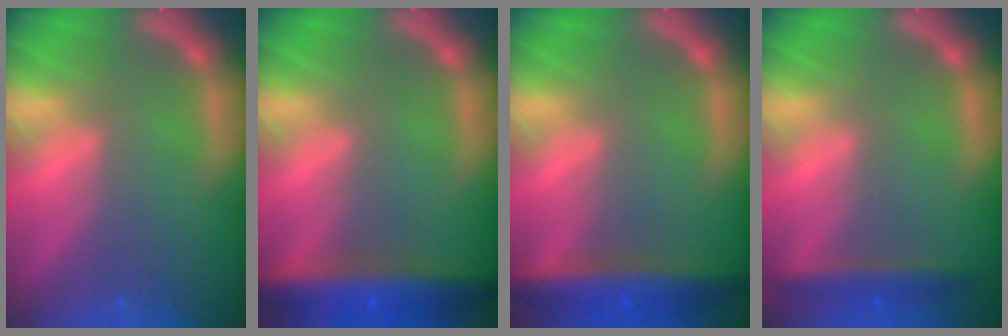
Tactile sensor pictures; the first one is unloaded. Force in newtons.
{"total": 7.5}
{"total": 6.0}
{"total": 3.0}